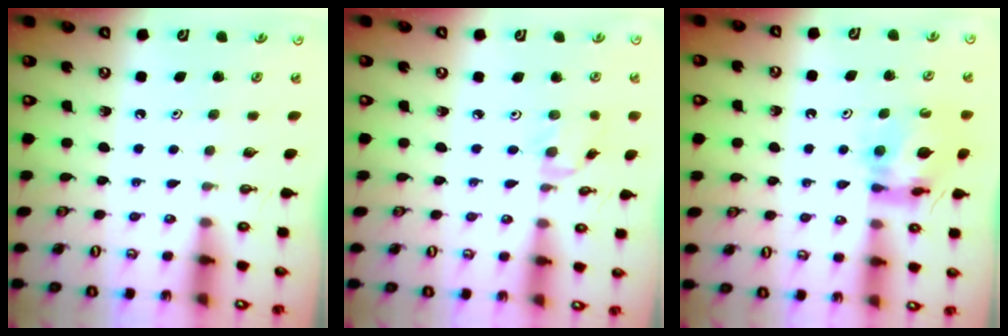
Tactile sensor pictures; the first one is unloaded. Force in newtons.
{"total": 0.6, "press": 0.5, "slide": 0.3}
{"total": 10.5, "press": 10.5, "slide": 1.1}